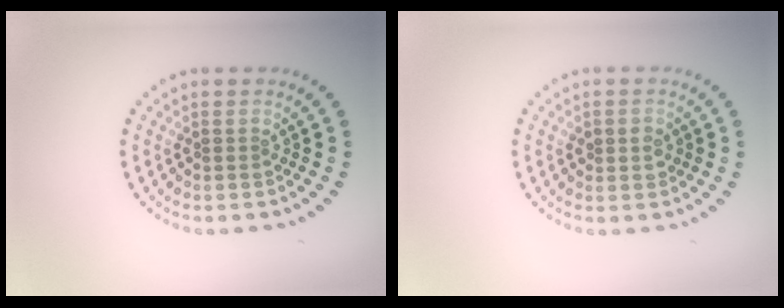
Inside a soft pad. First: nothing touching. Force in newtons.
{"total": 1.5, "press": 1.4, "slide": 0.3}